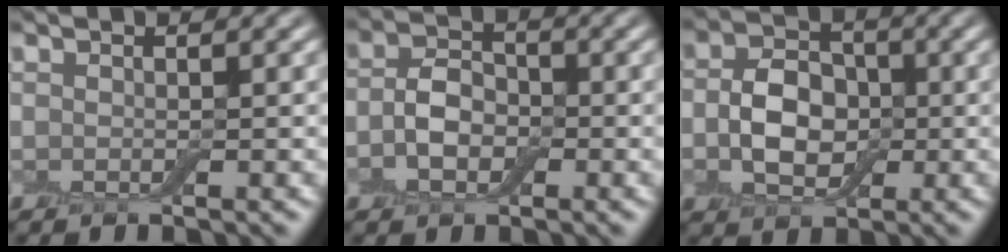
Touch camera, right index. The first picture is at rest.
{"total": 3.0, "force": [-0.7, 2.2, 1.9], "torque": [-0.036, 0.006, -0.020]}
{"total": 4.6, "force": [-0.5, 3.5, 2.9], "torque": [-0.051, 0.005, -0.011]}